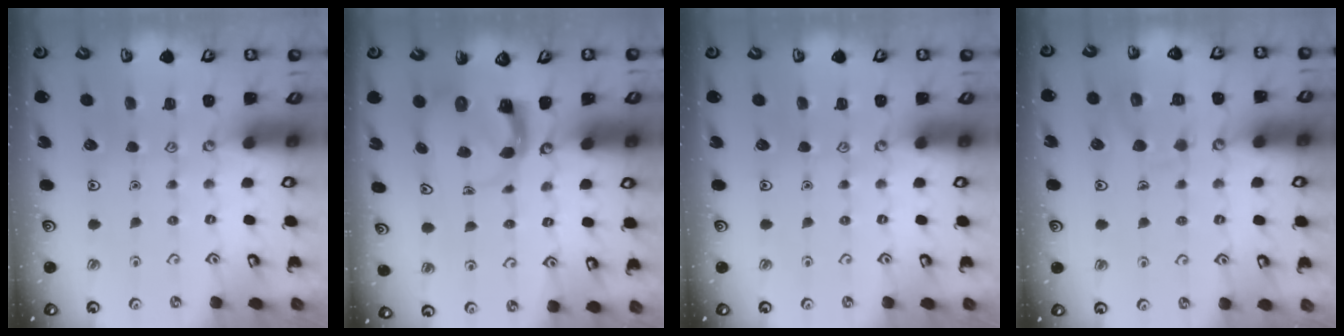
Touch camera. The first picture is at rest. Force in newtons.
{"total": 3.9, "press": 3.9, "slide": 0.4}
{"total": 0.0}
{"total": 10.5, "press": 10.5, "slide": 1.0}